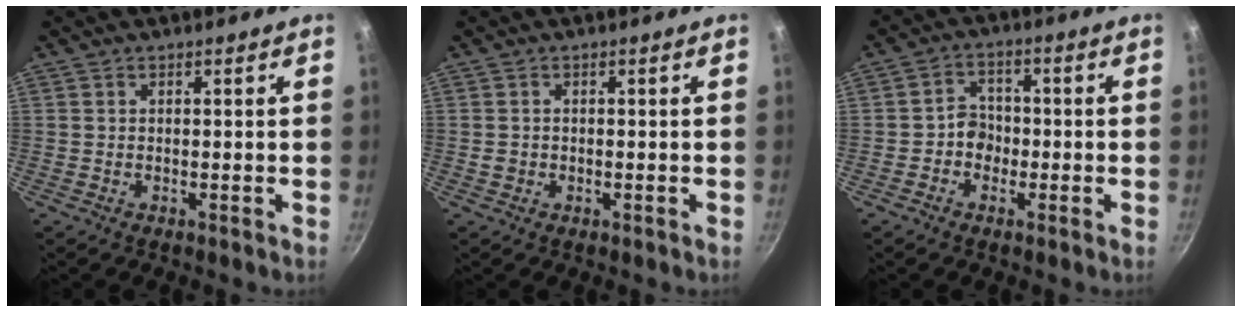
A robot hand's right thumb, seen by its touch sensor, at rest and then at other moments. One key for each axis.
{"total": 1.6, "fx": -0.4, "fy": 1.3, "fz": 0.9, "tx": -0.019, "ty": 0.004, "tz": -0.009}
{"total": 4.5, "fx": -1.3, "fy": 3.9, "fz": 1.9, "tx": 0.004, "ty": 0.021, "tz": -0.028}